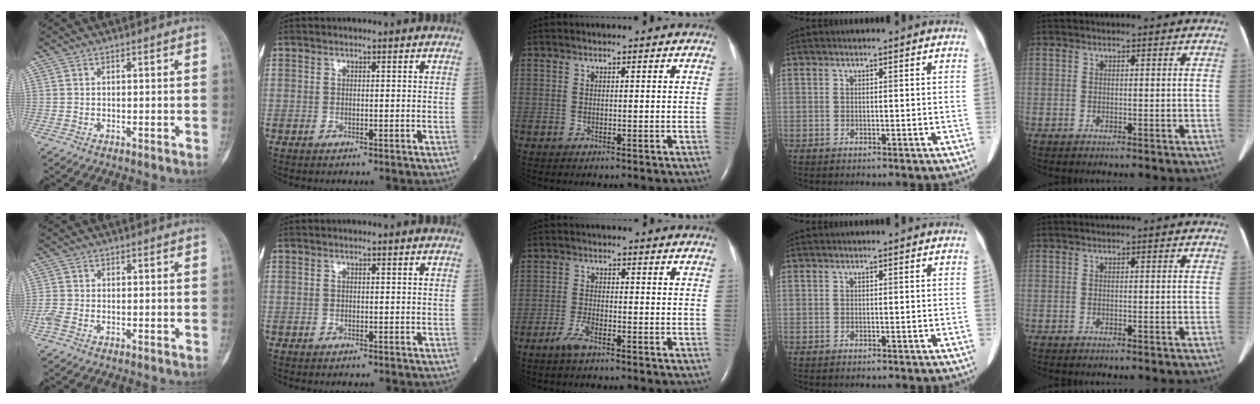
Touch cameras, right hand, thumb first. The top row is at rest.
{"thumb": {"total": 2.4, "force": [-1.2, 1.4, 1.6], "torque": [-0.048, 0.004, -0.027]}, "middle": {"total": 3.1, "force": [-2.2, 0.6, 2.1], "torque": [-0.051, -0.002, -0.045]}}